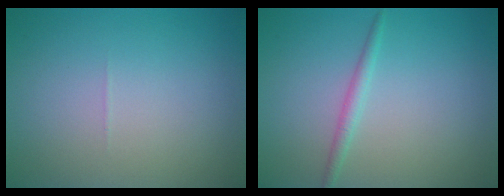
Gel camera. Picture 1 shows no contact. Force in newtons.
{"total": 1.3, "press": 1.3, "slide": 0.1}